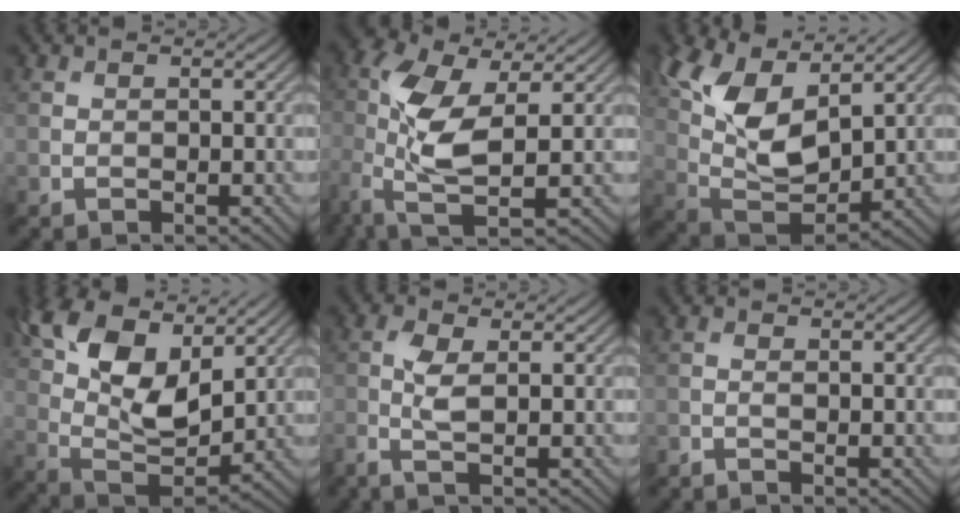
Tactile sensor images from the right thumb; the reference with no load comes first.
{"total": 9.3, "force": [-0.3, 3.7, 8.6], "torque": [-0.200, 0.009, -0.017]}
{"total": 12.1, "force": [5.7, 5.6, 9.0], "torque": [-0.201, 0.008, 0.116]}
{"total": 12.8, "force": [6.6, 6.5, 8.9], "torque": [-0.202, 0.010, 0.127]}
{"total": 2.7, "force": [-0.4, 0.4, 2.6], "torque": [-0.063, 0.003, -0.017]}
{"total": 1.0, "force": [-0.9, 0.1, 0.5], "torque": [-0.011, 0.001, -0.022]}